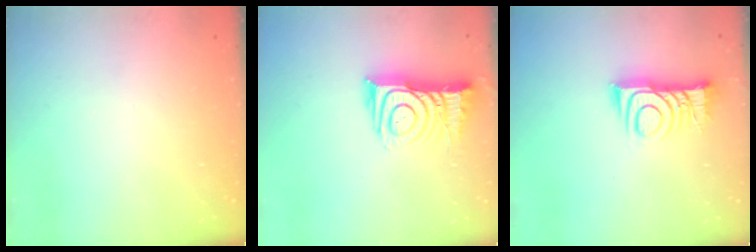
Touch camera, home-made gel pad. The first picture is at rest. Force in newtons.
{"total": 12.6, "press": 12.5, "slide": 1.0}
{"total": 10.3, "press": 10.3, "slide": 0.4}